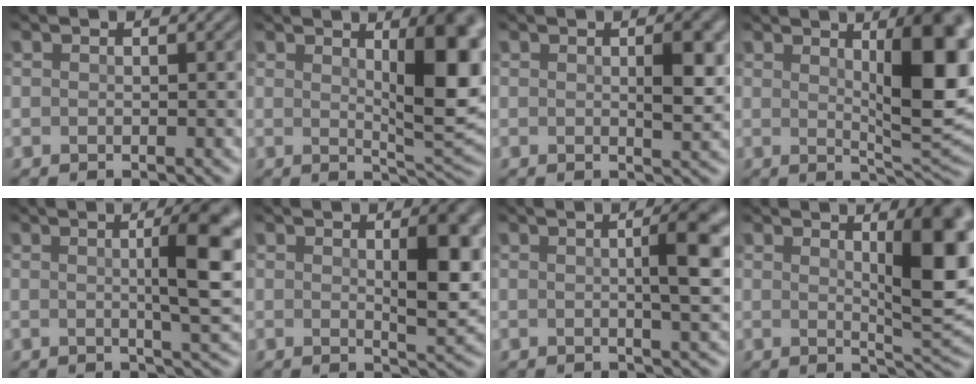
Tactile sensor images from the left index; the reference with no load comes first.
{"total": 8.5, "force": [2.4, 2.4, 7.8], "torque": [-0.105, 0.001, 0.043]}
{"total": 3.6, "force": [0.5, 1.5, 3.3], "torque": [-0.050, 0.000, 0.012]}
{"total": 9.6, "force": [2.6, 2.6, 8.9], "torque": [-0.116, 0.001, 0.046]}
{"total": 6.3, "force": [1.3, 0.9, 6.1], "torque": [-0.081, 0.009, 0.019]}
{"total": 5.9, "force": [1.2, 2.1, 5.4], "torque": [-0.078, 0.000, 0.025]}
{"total": 4.5, "force": [1.0, 0.8, 4.3], "torque": [-0.064, 0.009, 0.015]}
{"total": 7.8, "force": [2.4, 1.9, 7.2], "torque": [-0.096, 0.000, 0.042]}